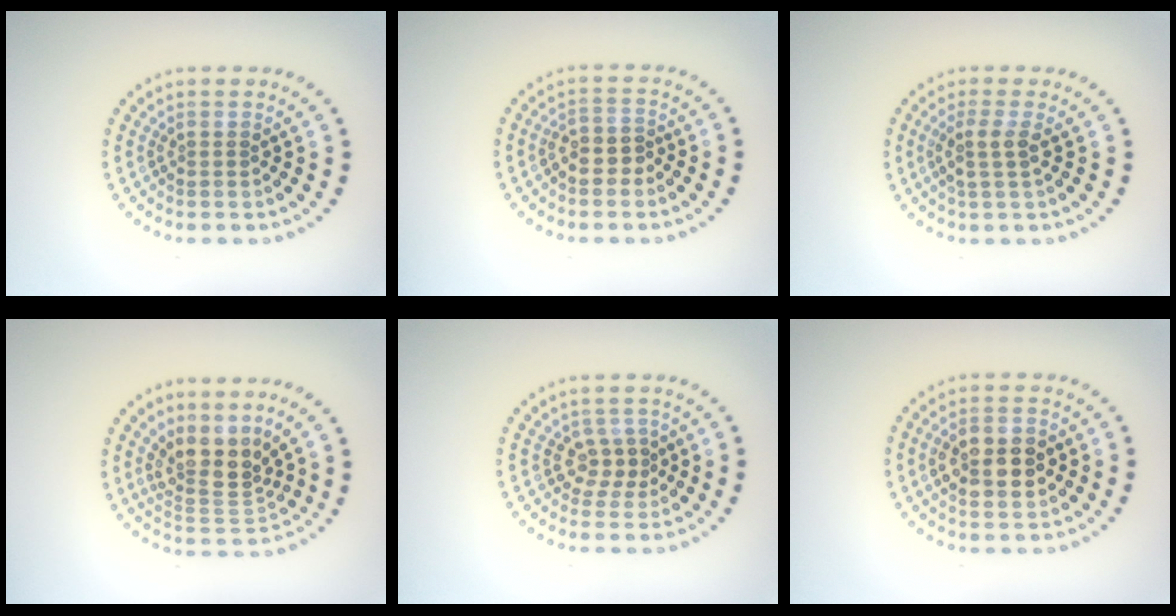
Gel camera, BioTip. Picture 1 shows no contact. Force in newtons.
{"total": 2.3, "press": 2.1, "slide": 0.9}
{"total": 2.1, "press": 1.7, "slide": 1.2}
{"total": 3.9, "press": 2.8, "slide": 2.7}
{"total": 2.1, "press": 1.8, "slide": 1.2}
{"total": 4.1, "press": 4.1, "slide": 0.2}